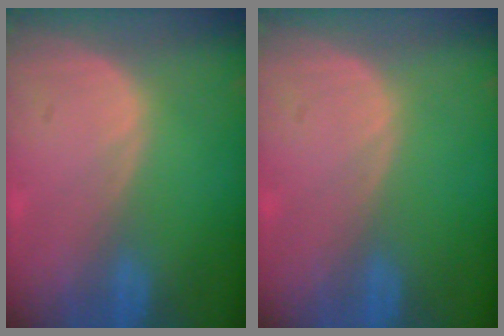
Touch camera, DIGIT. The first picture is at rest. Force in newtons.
{"total": 0.0}